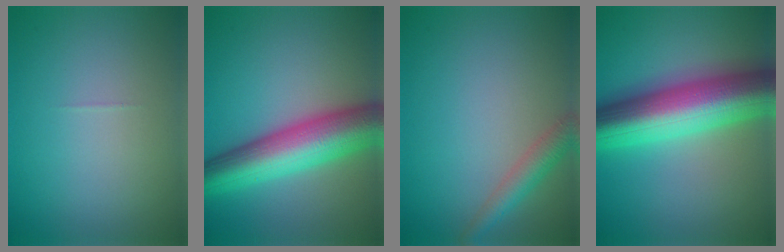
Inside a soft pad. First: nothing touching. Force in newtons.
{"total": 10.0, "press": 10.0, "slide": 0.2}
{"total": 2.8, "press": 2.8, "slide": 0.2}
{"total": 13.1, "press": 13.1, "slide": 0.1}